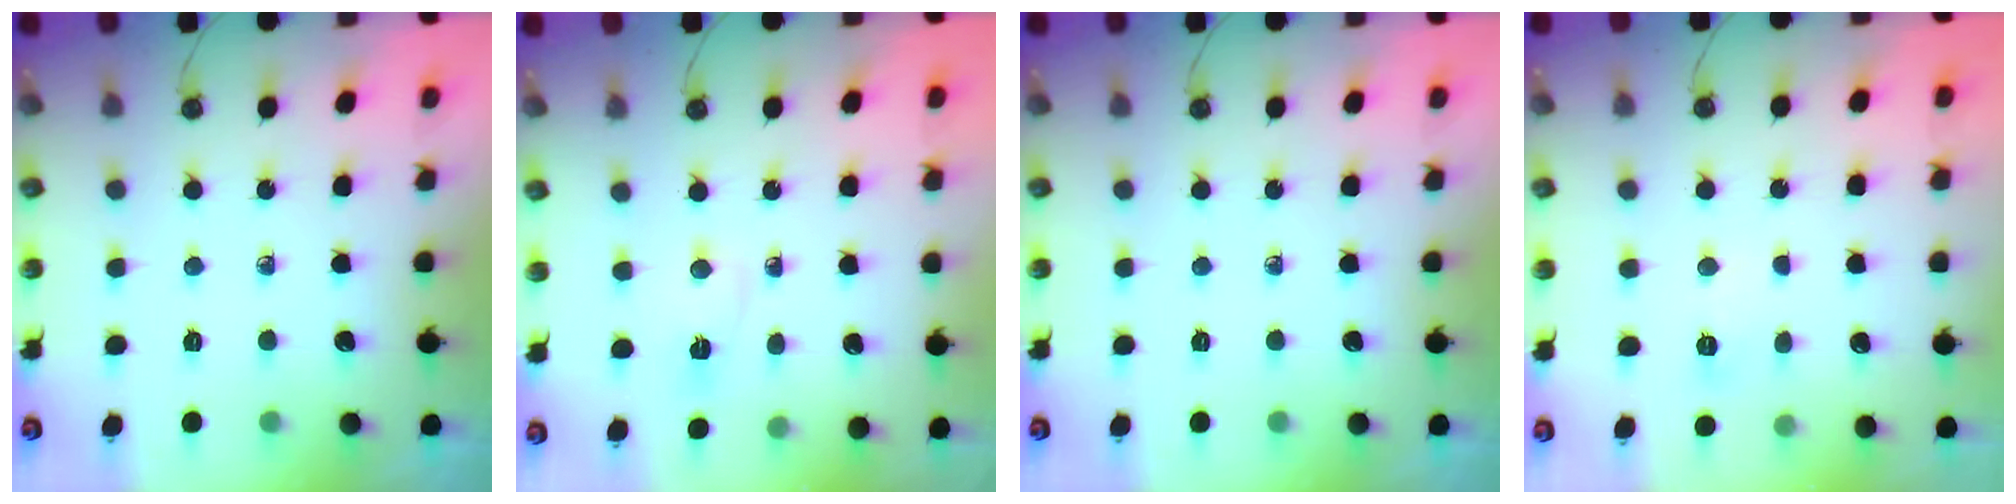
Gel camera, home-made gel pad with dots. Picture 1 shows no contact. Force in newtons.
{"total": 2.2, "press": 2.1, "slide": 0.6}
{"total": 0.0}
{"total": 6.0, "press": 5.9, "slide": 0.7}